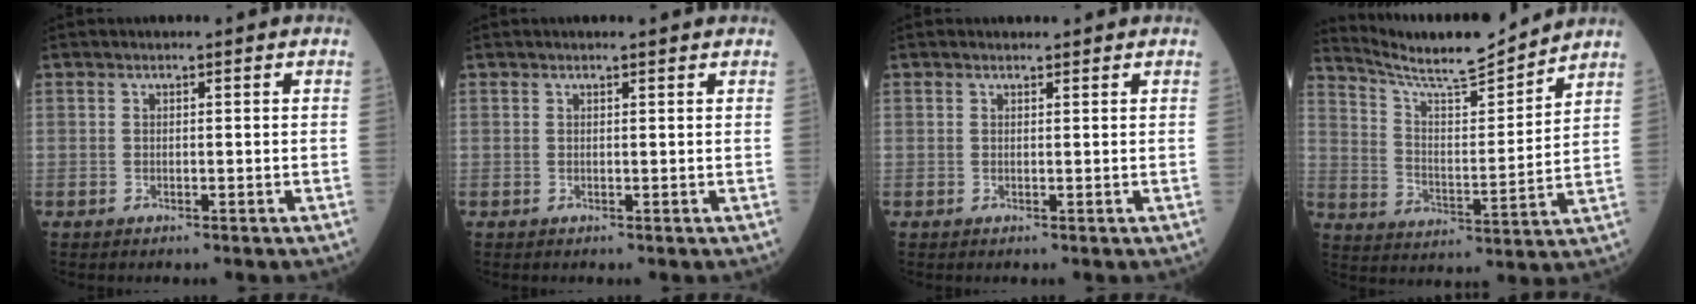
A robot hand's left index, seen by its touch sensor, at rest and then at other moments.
{"total": 2.4, "force": [2.2, 0.0, 1.0], "torque": [-0.009, 0.011, 0.024]}
{"total": 1.5, "force": [1.5, 0.2, 0.3], "torque": [-0.008, 0.007, 0.020]}
{"total": 14.2, "force": [13.5, 0.0, 4.4], "torque": [-0.084, -0.001, 0.222]}